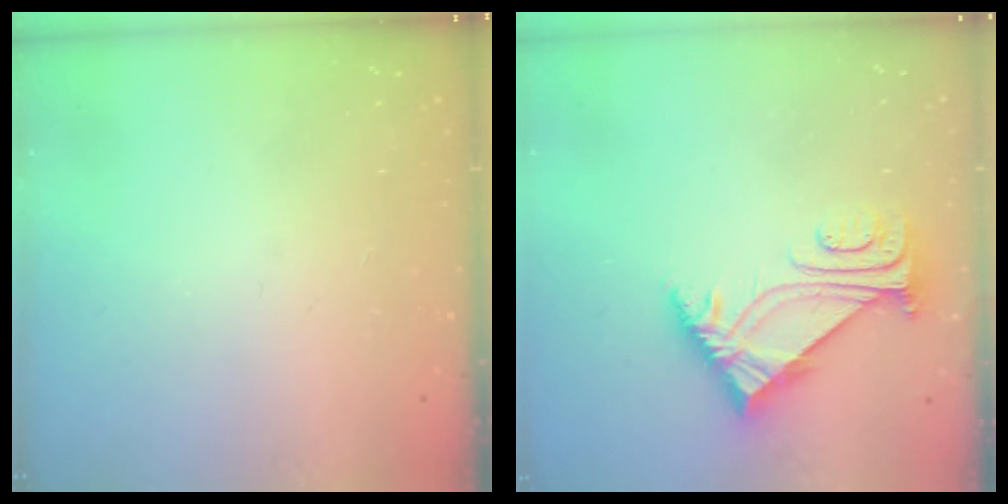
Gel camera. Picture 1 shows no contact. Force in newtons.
{"total": 5.9, "press": 5.8, "slide": 1.1}